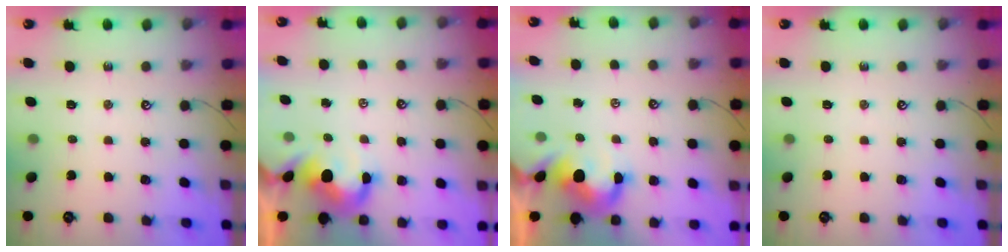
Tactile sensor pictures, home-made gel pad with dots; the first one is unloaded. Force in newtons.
{"total": 3.8, "press": 3.7, "slide": 0.9}
{"total": 3.8, "press": 3.7, "slide": 0.9}
{"total": 0.0}